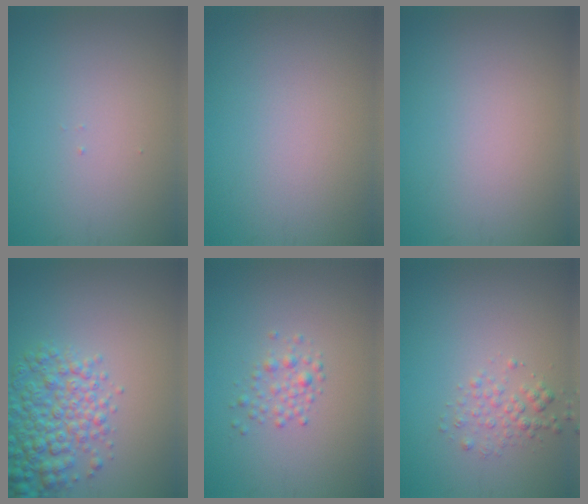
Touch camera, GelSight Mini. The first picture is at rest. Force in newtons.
{"total": 0.0}
{"total": 0.0}
{"total": 5.5, "press": 5.4, "slide": 0.2}
{"total": 2.2, "press": 2.2, "slide": 0.1}
{"total": 1.7, "press": 1.7, "slide": 0.1}